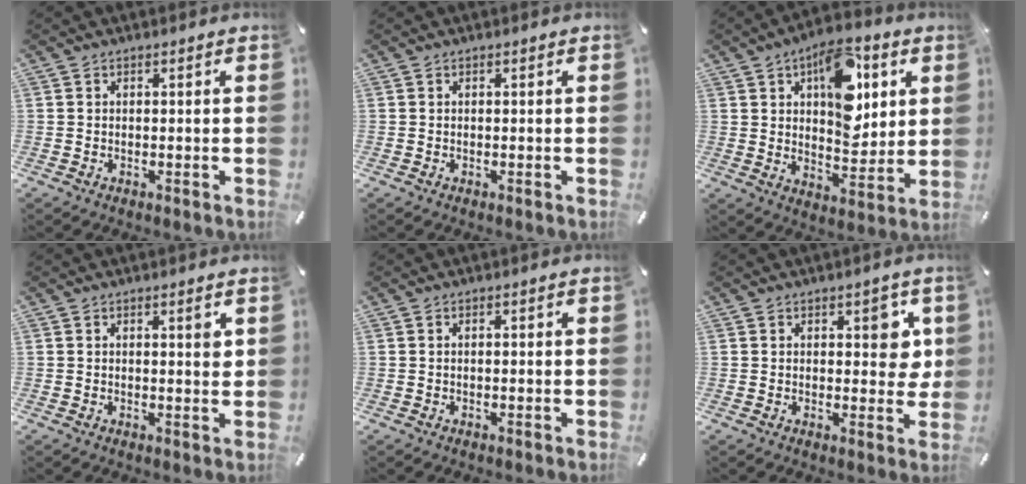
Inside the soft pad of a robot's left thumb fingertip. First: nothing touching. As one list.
[{"total": 0.0}, {"total": 16.0, "force": [6.1, 9.5, 11.4], "torque": [-0.145, -0.017, 0.103]}, {"total": 2.3, "force": [1.0, 0.5, 2.0], "torque": [-0.026, -0.004, 0.012]}, {"total": 0.8, "force": [-0.1, 0.2, 0.8], "torque": [-0.014, 0.000, -0.002]}, {"total": 6.2, "force": [2.2, 3.8, 4.3], "torque": [-0.033, -0.009, 0.029]}]